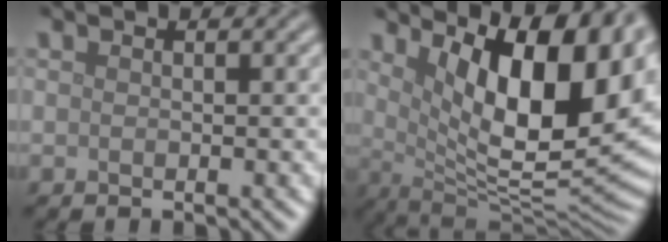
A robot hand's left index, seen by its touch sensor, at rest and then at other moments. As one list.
[{"total": 14.8, "force": [4.9, 5.6, 12.8], "torque": [-0.168, 0.001, 0.080]}]